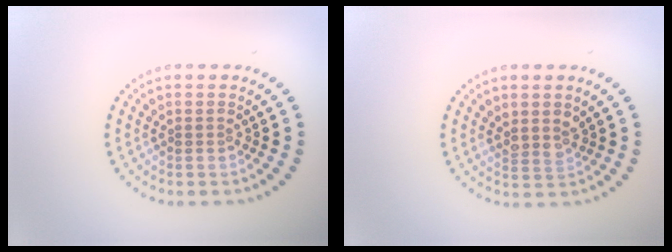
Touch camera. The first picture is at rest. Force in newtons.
{"total": 1.7, "press": 1.4, "slide": 0.9}